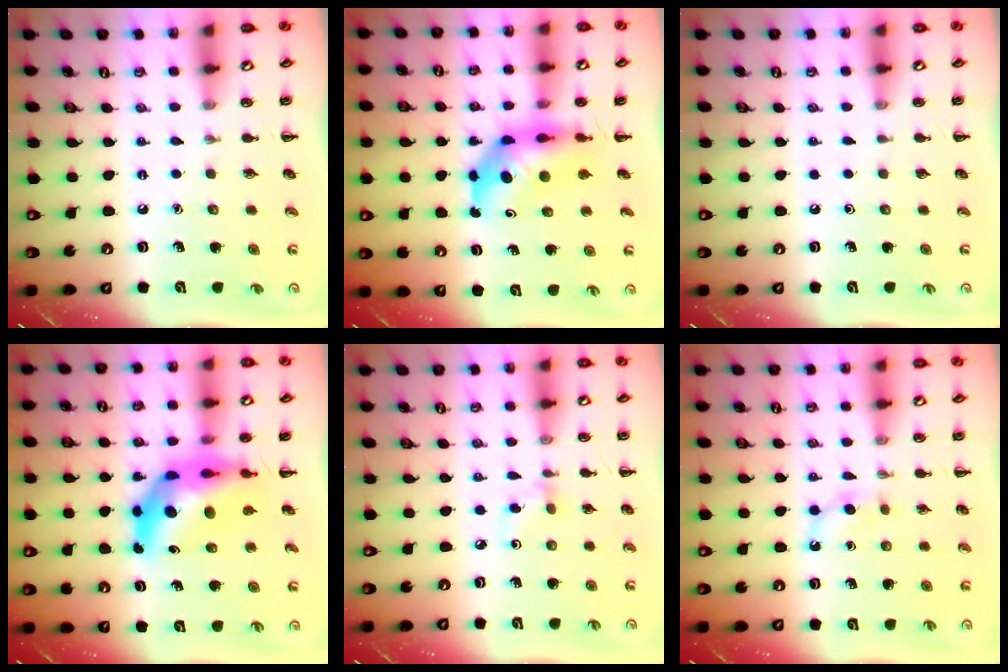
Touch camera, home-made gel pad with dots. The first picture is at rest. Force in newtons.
{"total": 5.4, "press": 5.2, "slide": 1.6}
{"total": 0.0}
{"total": 12.7, "press": 12.1, "slide": 3.9}
{"total": 2.6, "press": 2.5, "slide": 0.8}
{"total": 3.9, "press": 3.7, "slide": 1.2}